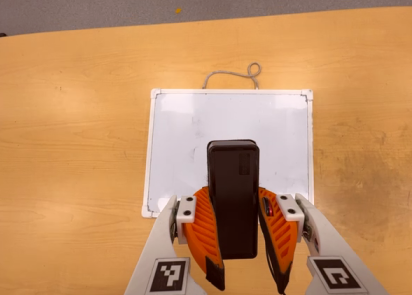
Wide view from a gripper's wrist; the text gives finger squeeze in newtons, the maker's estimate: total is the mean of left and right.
{"total": 9.5, "left": 7.8, "right": 11.2}